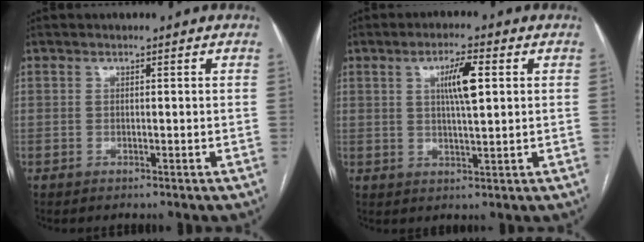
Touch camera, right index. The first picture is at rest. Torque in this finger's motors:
{"motor_torque": [0.44, -0.12, 0.30, 0.08]}